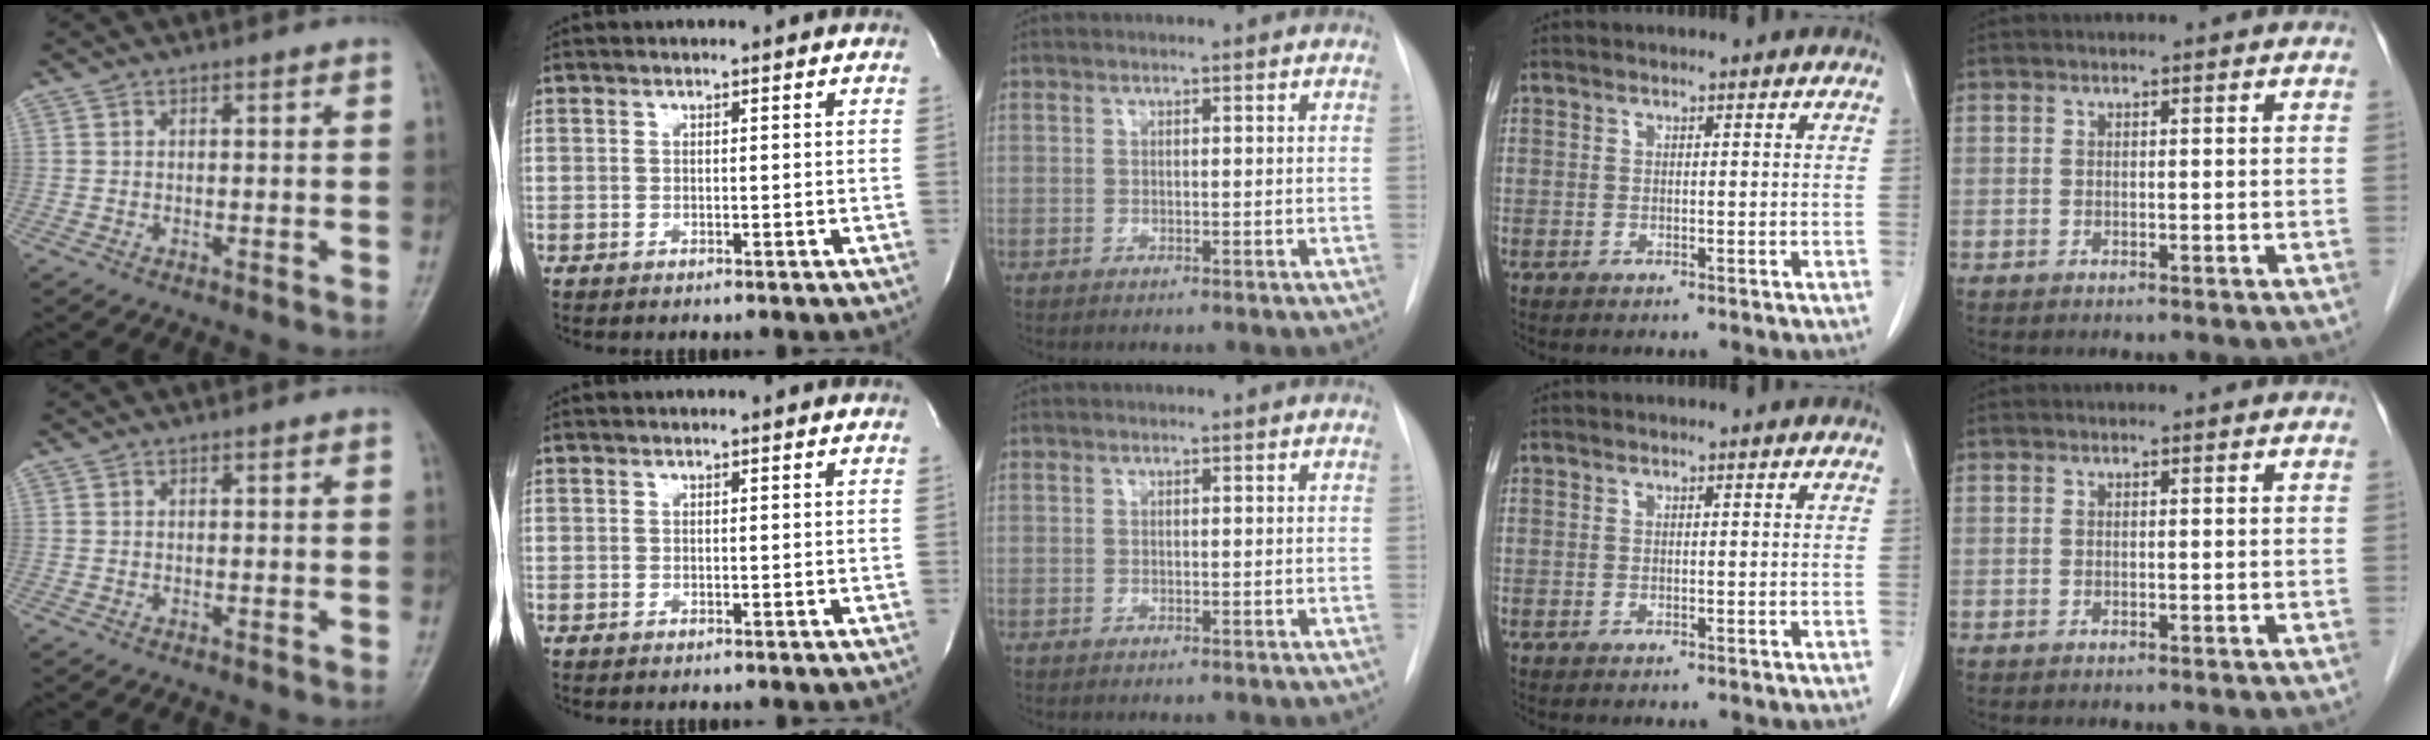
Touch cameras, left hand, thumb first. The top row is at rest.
{}